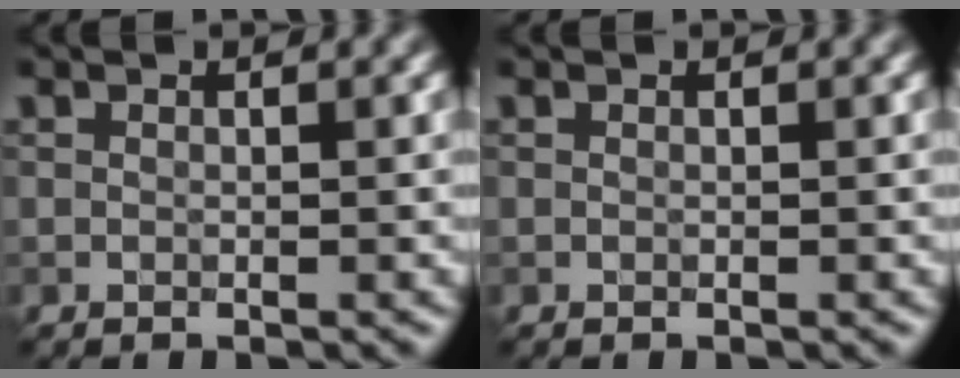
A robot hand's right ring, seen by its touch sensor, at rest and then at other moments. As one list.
[{"total": 0.0}]